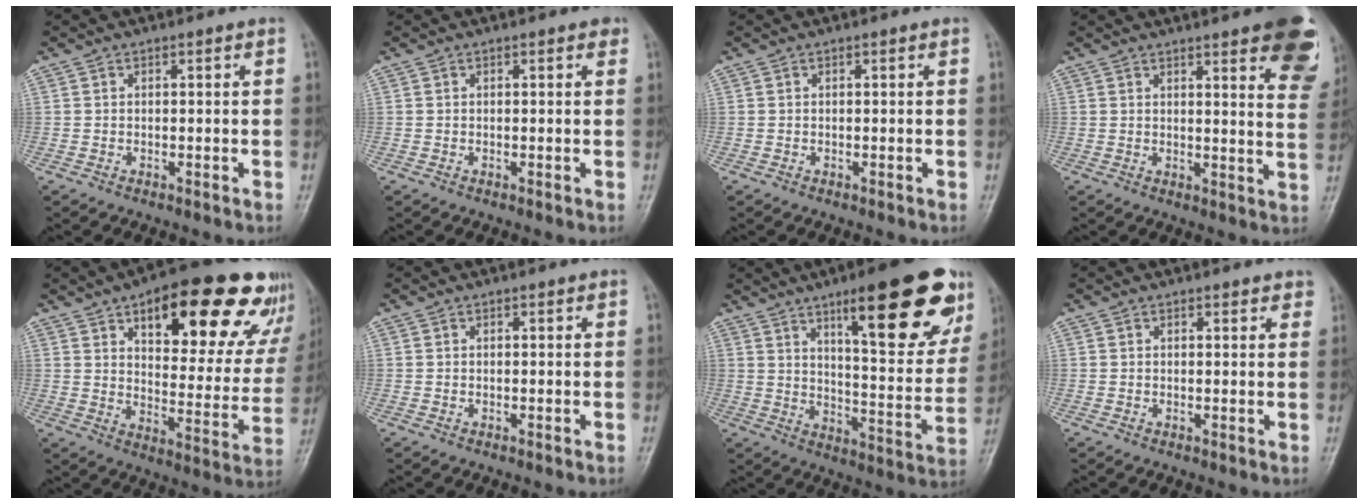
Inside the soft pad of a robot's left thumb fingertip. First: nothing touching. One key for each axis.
{"total": 0.7, "fx": 0.4, "fy": 0.3, "fz": 0.4, "tx": -0.002, "ty": 0.000, "tz": 0.000}
{"total": 0.0}
{"total": 17.8, "fx": 10.6, "fy": 4.3, "fz": 13.6, "tx": -0.145, "ty": -0.039, "tz": 0.112}
{"total": 26.5, "fx": 15.1, "fy": 11.0, "fz": 18.8, "tx": -0.199, "ty": -0.031, "tz": 0.211}
{"total": 0.0}
{"total": 23.8, "fx": 13.1, "fy": 6.4, "fz": 18.8, "tx": -0.218, "ty": -0.048, "tz": 0.190}
{"total": 2.2, "fx": 1.7, "fy": 0.9, "fz": 1.0, "tx": 0.007, "ty": -0.002, "tz": 0.016}